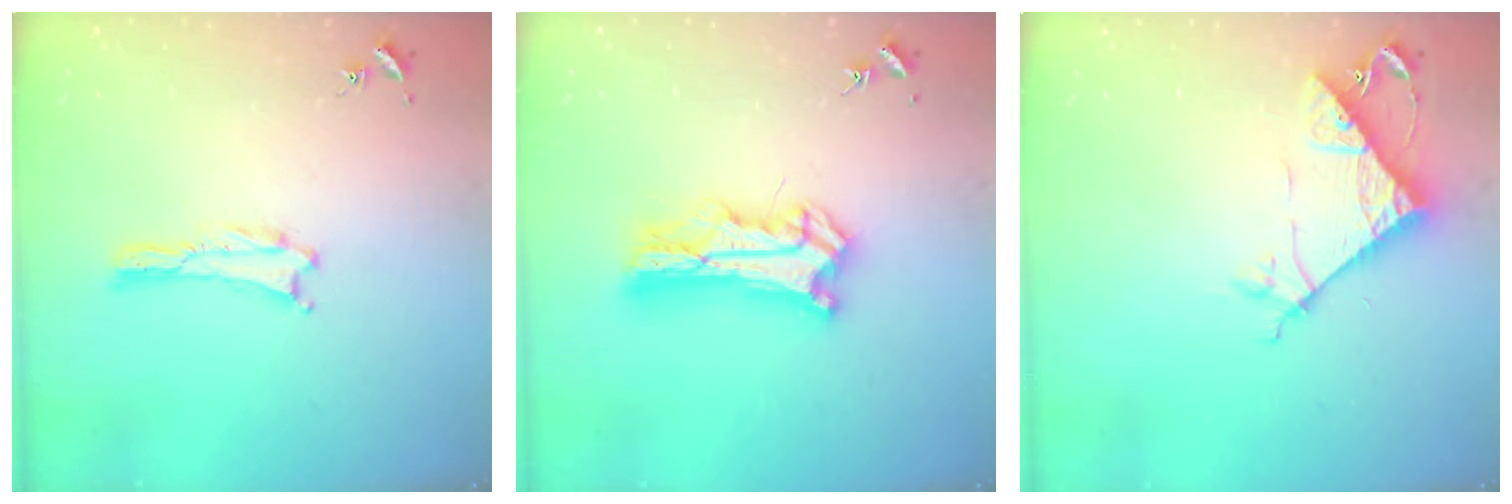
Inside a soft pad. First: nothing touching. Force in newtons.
{"total": 10.7, "press": 10.6, "slide": 1.0}
{"total": 7.7, "press": 7.7, "slide": 0.7}